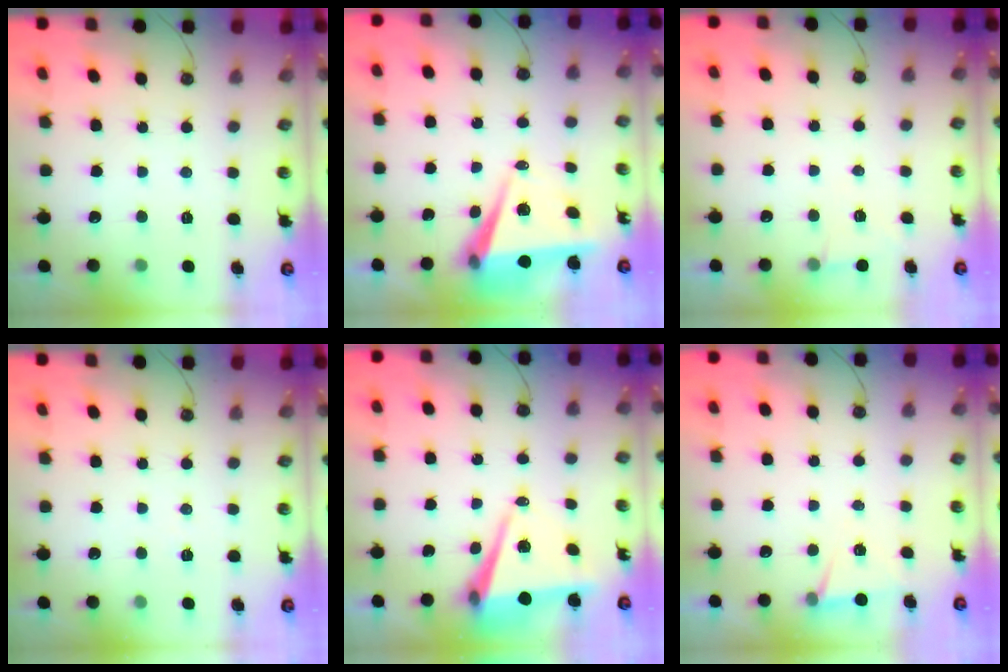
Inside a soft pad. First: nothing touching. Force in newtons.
{"total": 7.2, "press": 5.7, "slide": 4.4}
{"total": 3.5, "press": 2.9, "slide": 2.1}
{"total": 3.9, "press": 2.3, "slide": 3.2}
{"total": 7.4, "press": 6.2, "slide": 4.1}
{"total": 4.9, "press": 2.0, "slide": 4.4}